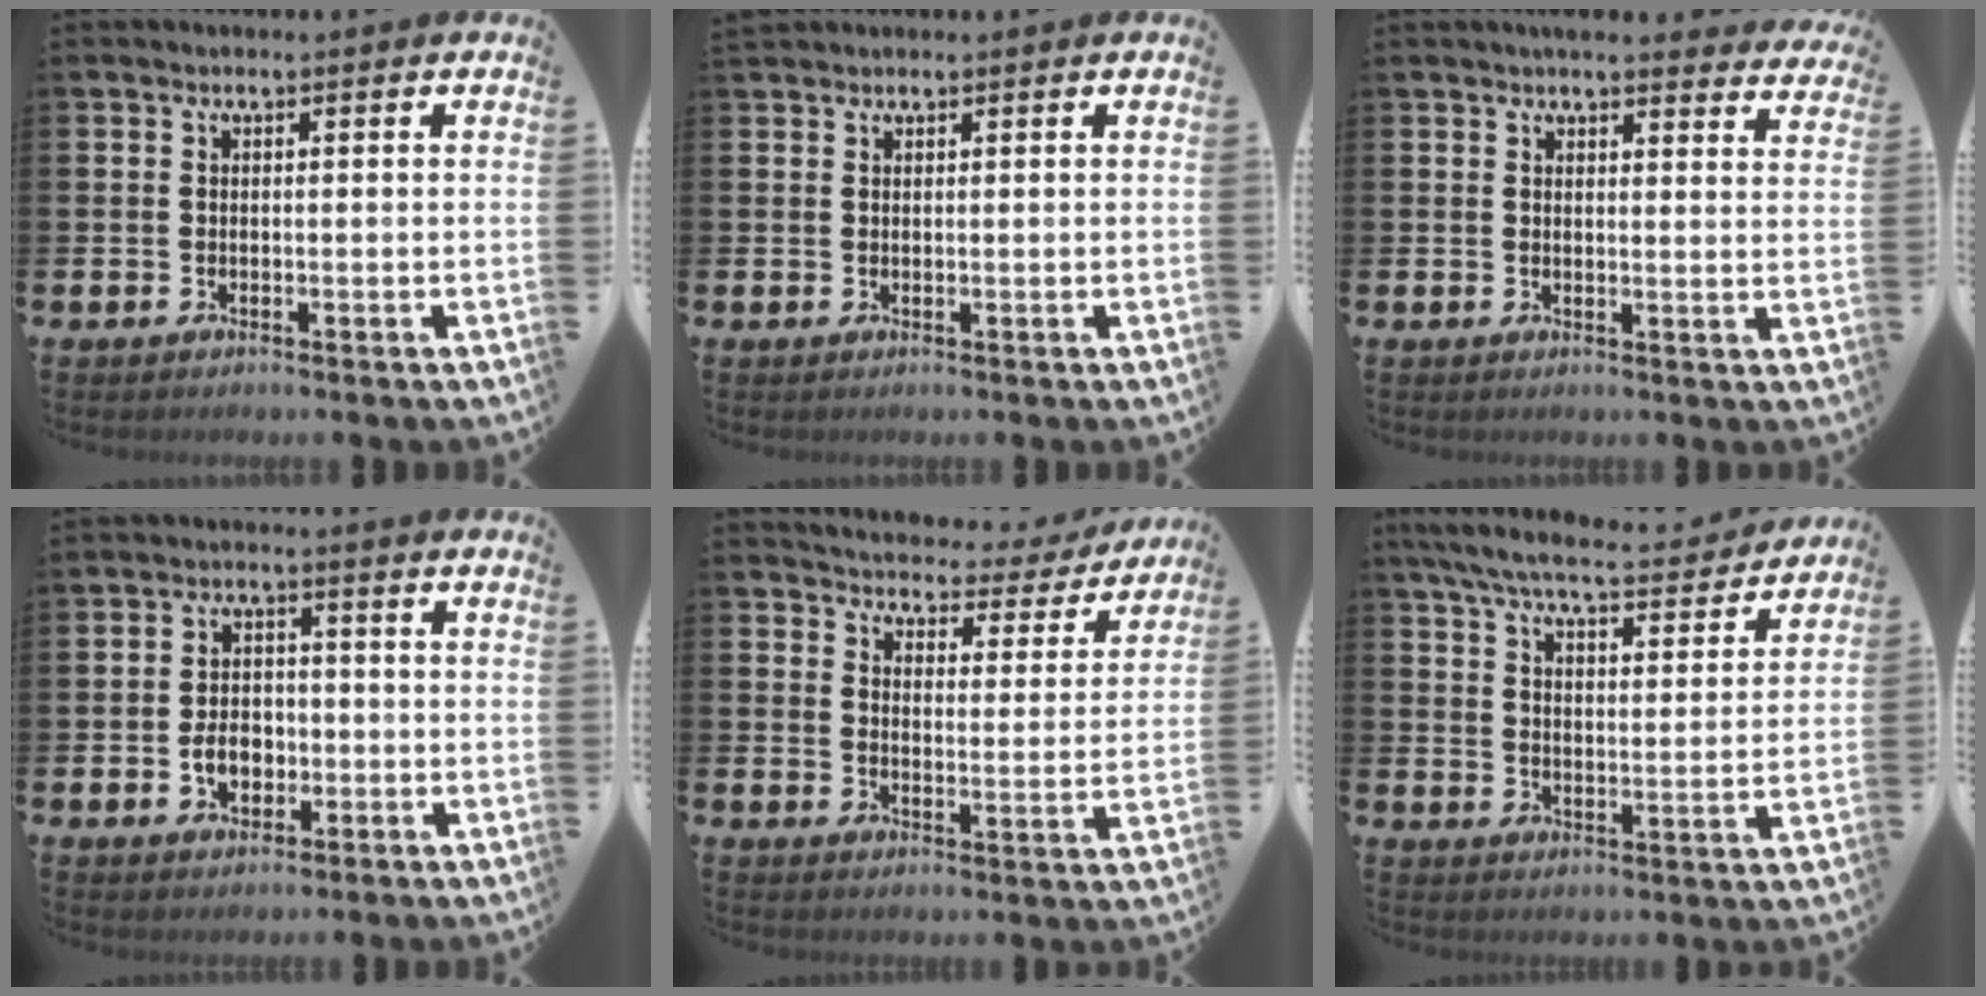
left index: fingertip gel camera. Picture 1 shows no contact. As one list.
[{"total": 1.0, "force": [1.0, 0.3, -0.1], "torque": [0.003, 0.001, 0.018]}, {"total": 3.7, "force": [3.6, 0.5, 0.4], "torque": [-0.005, -0.020, 0.065]}, {"total": 4.0, "force": [-1.2, 2.9, 2.5], "torque": [-0.026, -0.005, -0.030]}, {"total": 3.7, "force": [3.6, 1.1, 0.3], "torque": [-0.026, -0.035, 0.053]}, {"total": 7.2, "force": [6.6, 0.9, 2.8], "torque": [-0.075, -0.044, 0.110]}]